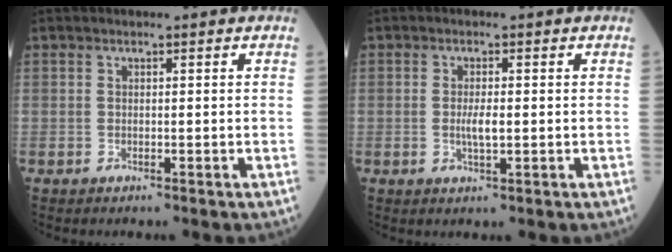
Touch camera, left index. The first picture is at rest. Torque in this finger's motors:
{"motor_torque": [0.41, 0.34, 0.08, 0.02]}